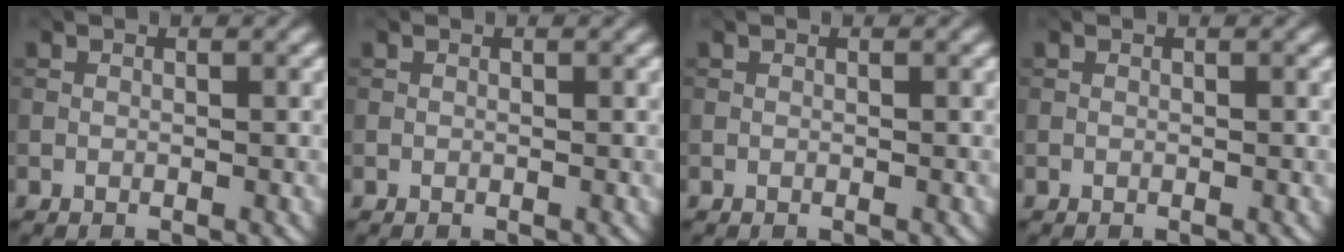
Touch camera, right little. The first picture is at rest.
{"total": 0.0}
{"total": 0.0}
{"total": 0.0}